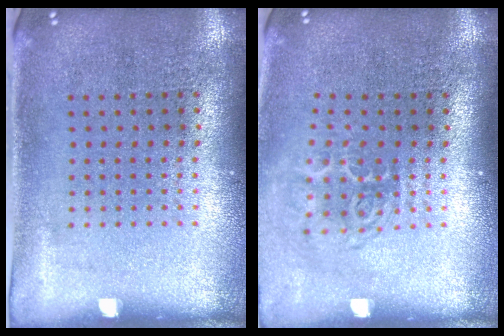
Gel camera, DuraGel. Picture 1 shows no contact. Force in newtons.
{"total": 1.7, "press": 1.1, "slide": 1.3}